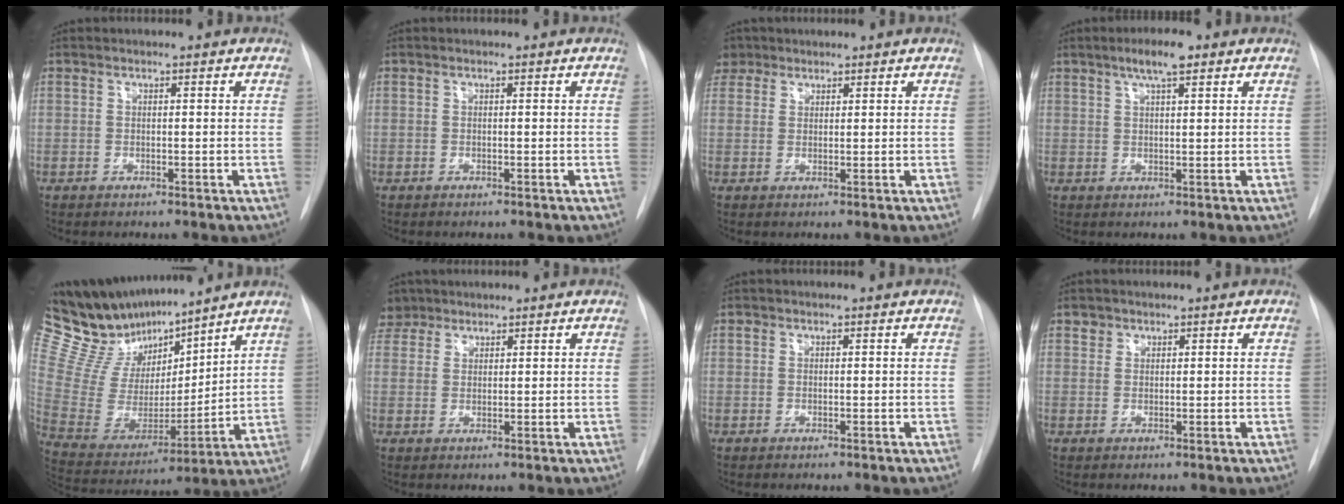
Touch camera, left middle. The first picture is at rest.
{"total": 0.0}
{"total": 4.5, "force": [3.2, 3.0, 0.5], "torque": [-0.008, 0.012, 0.063]}
{"total": 4.6, "force": [2.8, 0.8, 3.5], "torque": [-0.066, 0.004, 0.047]}
{"total": 18.3, "force": [16.1, 4.2, 7.7], "torque": [-0.147, -0.009, 0.304]}
{"total": 5.2, "force": [4.1, 3.1, 0.6], "torque": [-0.008, 0.011, 0.081]}
{"total": 0.0}
{"total": 1.2, "force": [0.8, 0.9, -0.1], "torque": [0.014, -0.001, 0.008]}